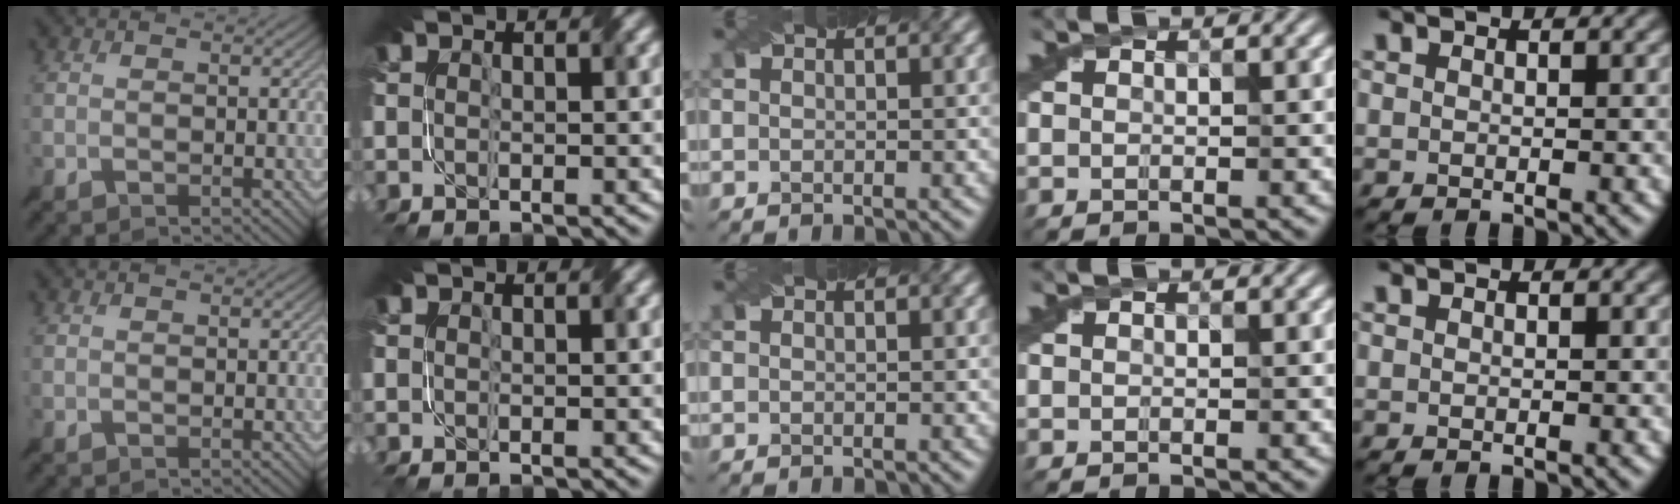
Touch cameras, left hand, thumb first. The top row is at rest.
{}